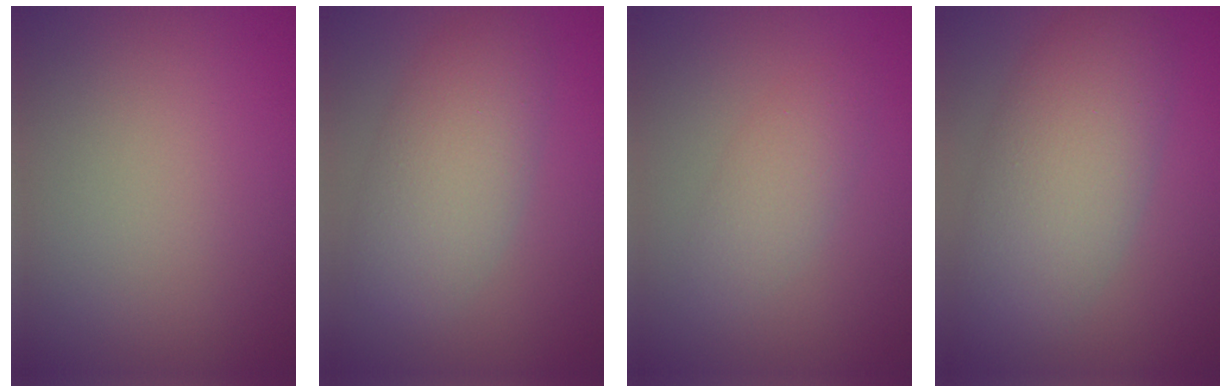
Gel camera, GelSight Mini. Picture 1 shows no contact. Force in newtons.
{"total": 5.5, "press": 5.5, "slide": 0.2}
{"total": 2.3, "press": 2.3, "slide": 0.1}
{"total": 7.3, "press": 7.3, "slide": 0.3}